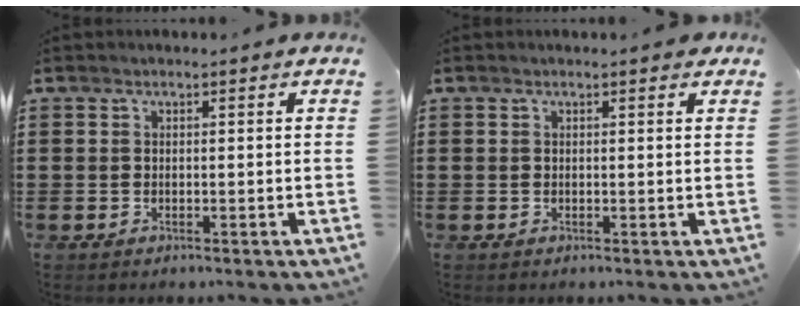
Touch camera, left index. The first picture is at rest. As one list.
[{"total": 0.7, "force": [0.5, 0.2, 0.5], "torque": [-0.003, -0.001, 0.008]}]